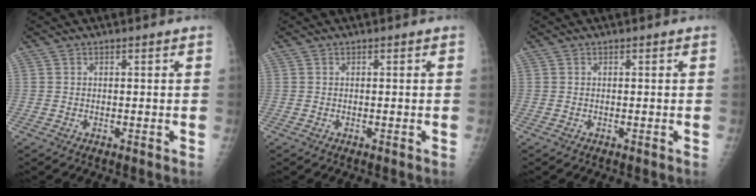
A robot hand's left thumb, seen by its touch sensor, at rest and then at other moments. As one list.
[{"total": 0.0}, {"total": 0.0}]